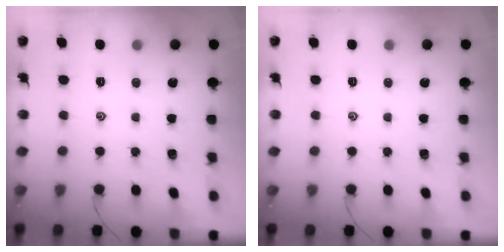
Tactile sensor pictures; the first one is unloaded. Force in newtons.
{"total": 0.0}